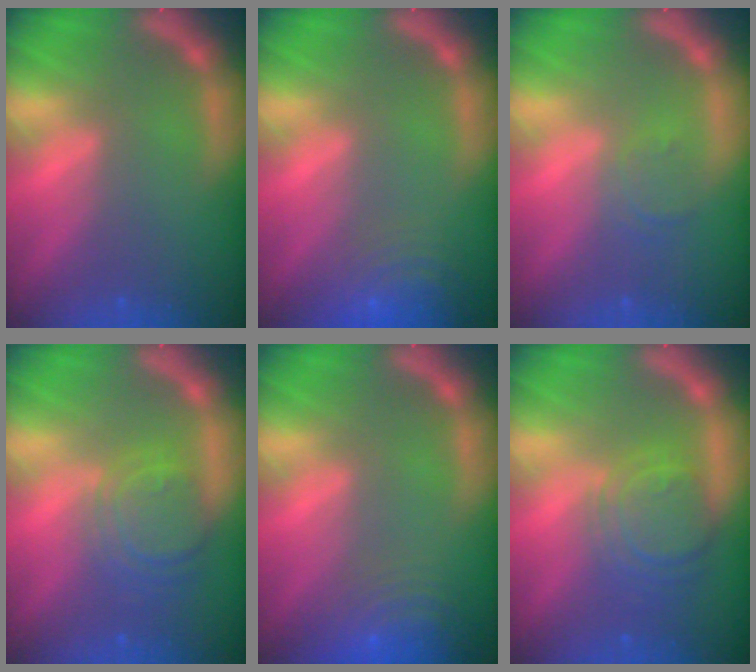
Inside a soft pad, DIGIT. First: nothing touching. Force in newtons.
{"total": 8.0}
{"total": 1.9}
{"total": 5.6}
{"total": 9.1}
{"total": 6.0}